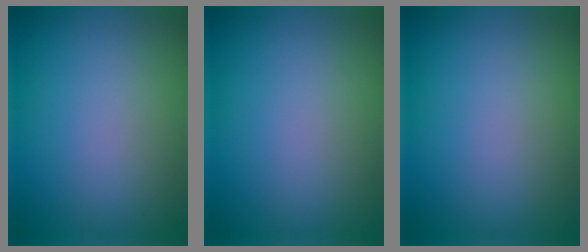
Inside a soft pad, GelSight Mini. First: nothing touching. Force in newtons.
{"total": 0.0}
{"total": 0.0}